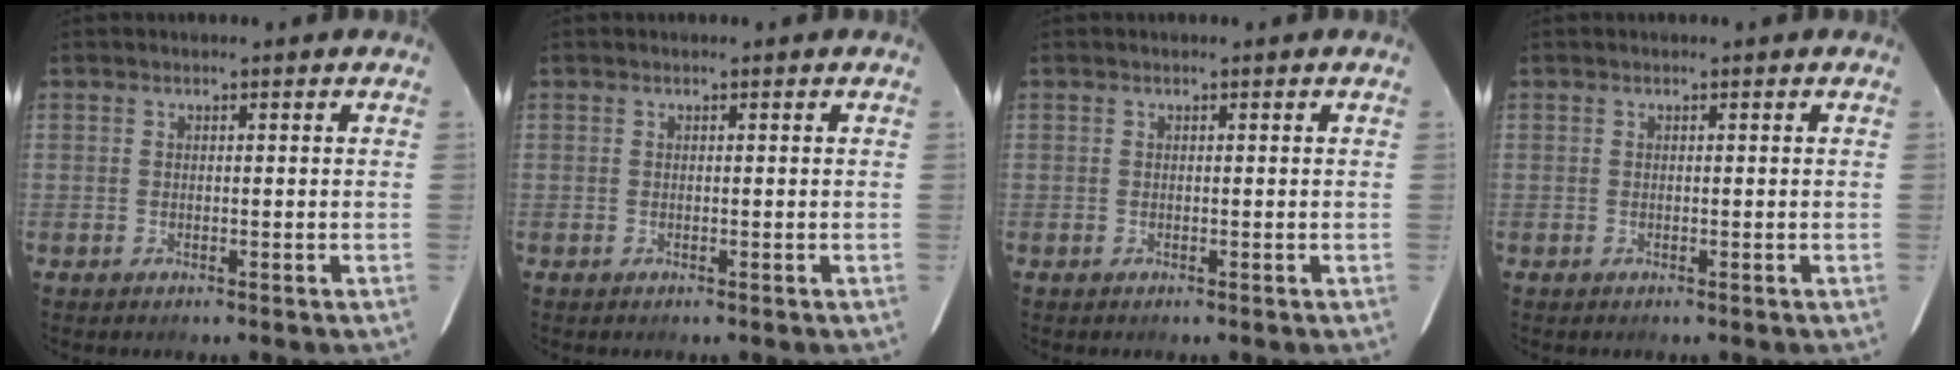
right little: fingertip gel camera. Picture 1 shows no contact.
{"total": 0.0}
{"total": 0.0}
{"total": 0.0}